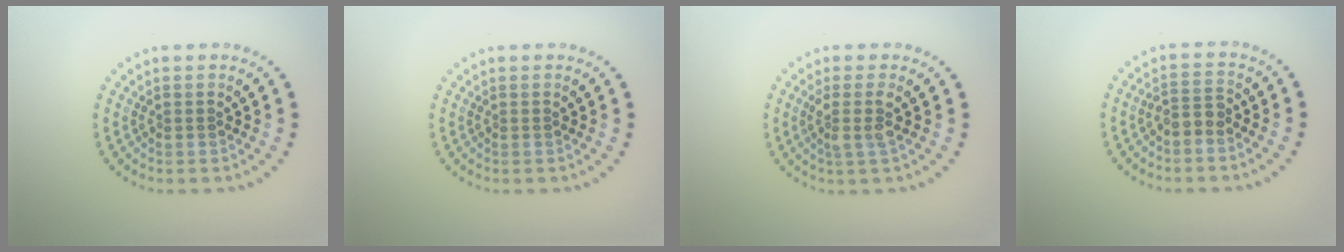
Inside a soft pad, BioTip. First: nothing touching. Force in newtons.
{"total": 0.0}
{"total": 2.1, "press": 1.7, "slide": 1.3}
{"total": 1.8, "press": 1.5, "slide": 0.9}